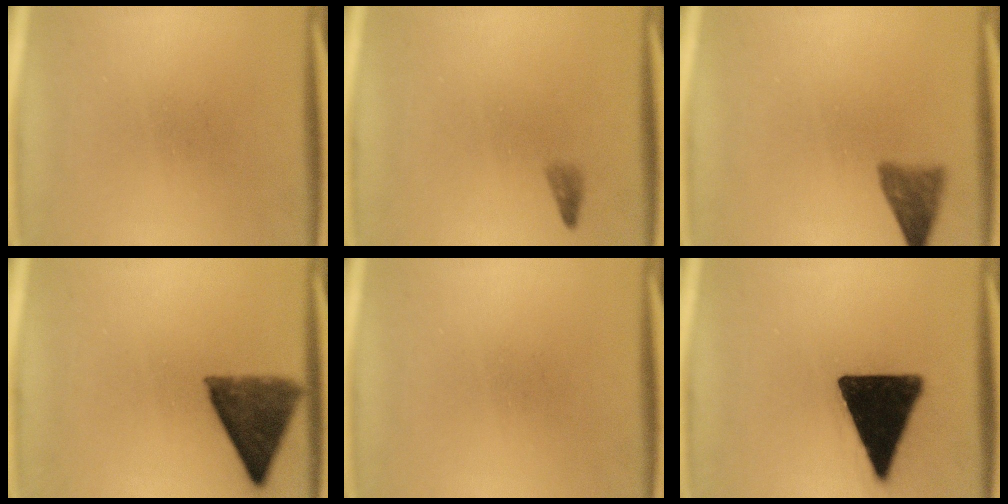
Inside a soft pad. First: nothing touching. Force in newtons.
{"total": 0.9}
{"total": 3.5}
{"total": 10.3}
{"total": 0.0}
{"total": 19.1}